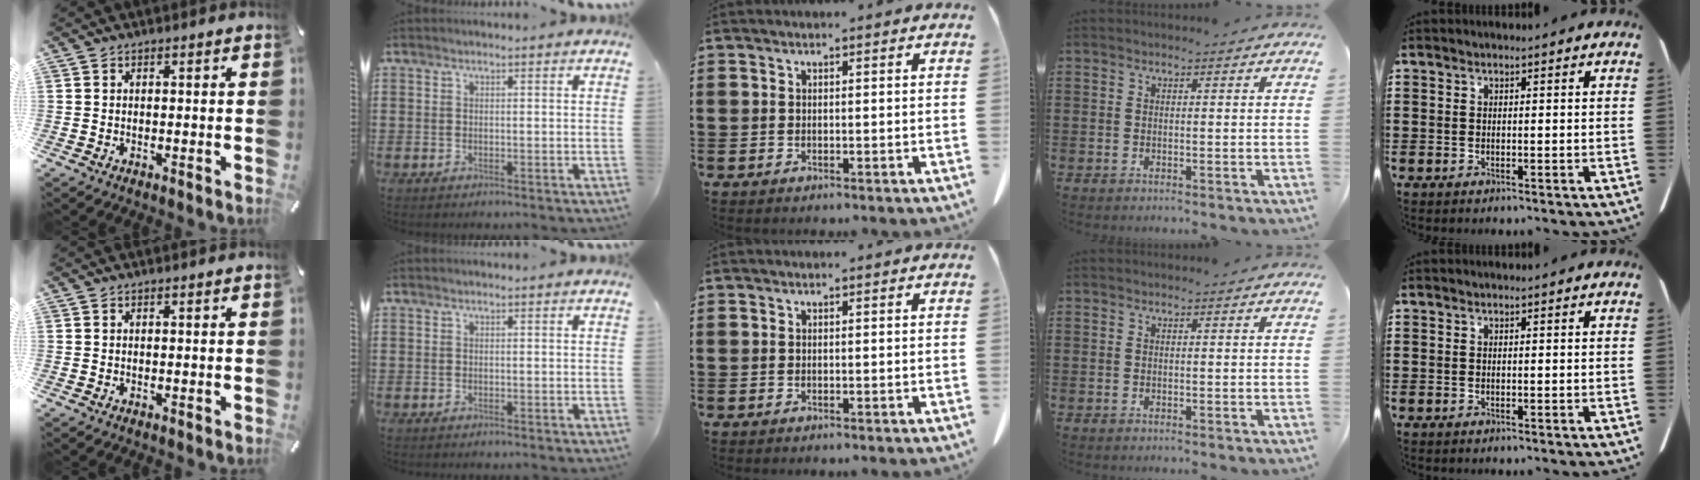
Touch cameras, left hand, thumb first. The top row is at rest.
{}